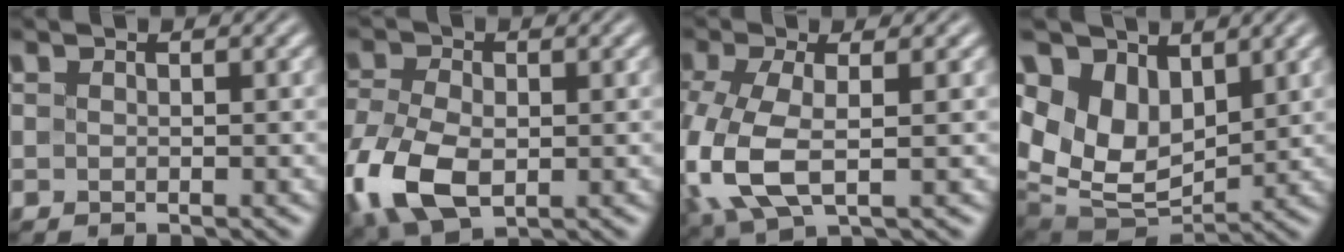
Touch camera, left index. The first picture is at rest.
{"total": 8.1, "force": [-2.0, 5.0, 6.1], "torque": [-0.156, -0.014, -0.045]}
{"total": 6.9, "force": [-1.0, 3.2, 6.0], "torque": [-0.154, -0.006, -0.021]}
{"total": 8.1, "force": [3.5, 5.6, 4.8], "torque": [-0.113, -0.006, 0.063]}